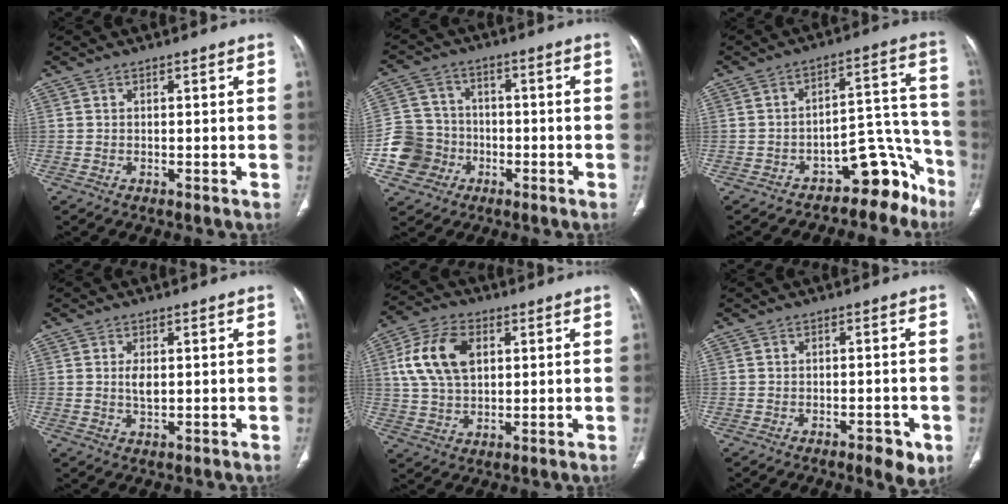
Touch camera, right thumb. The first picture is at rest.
{"total": 9.7, "force": [-3.3, 8.9, 2.2], "torque": [-0.018, 0.024, -0.060]}
{"total": 10.9, "force": [-8.2, 5.2, 4.8], "torque": [-0.003, 0.132, -0.123]}
{"total": 2.7, "force": [0.4, 1.4, 2.3], "torque": [-0.042, -0.005, 0.010]}
{"total": 12.4, "force": [3.3, 7.9, 9.0], "torque": [-0.165, 0.006, 0.061]}
{"total": 4.5, "force": [-2.1, 1.8, 3.5], "torque": [-0.040, 0.003, -0.024]}